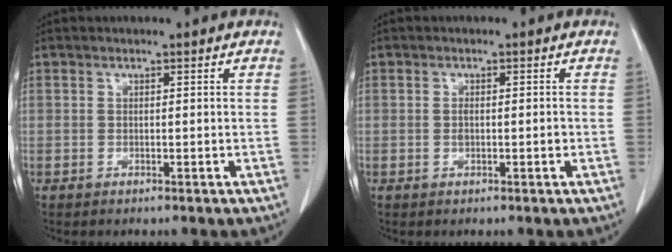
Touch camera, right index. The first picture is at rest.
{"total": 1.5, "force": [-0.2, 0.6, 1.3], "torque": [-0.028, 0.000, -0.002]}